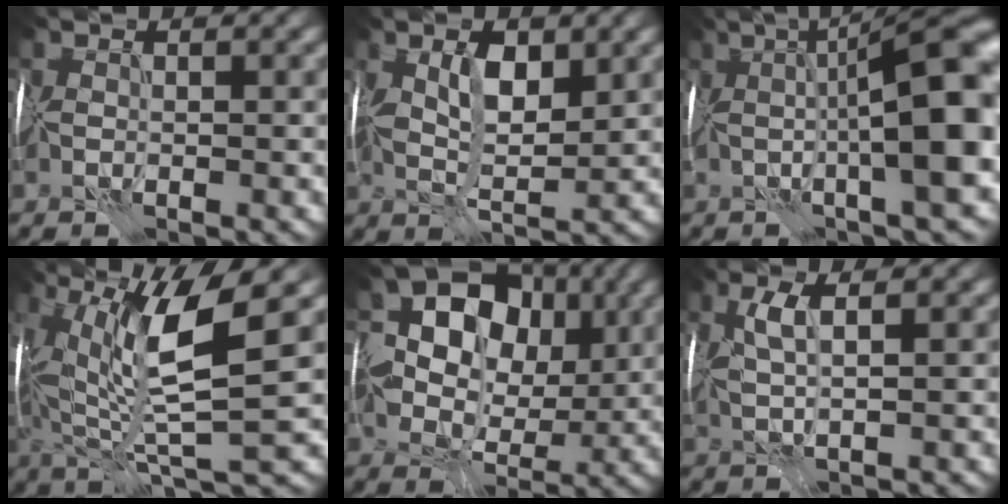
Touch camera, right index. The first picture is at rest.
{"total": 4.1, "force": [1.4, 1.8, 3.4], "torque": [-0.065, 0.006, 0.030]}
{"total": 10.9, "force": [0.9, 2.2, 10.6], "torque": [-0.138, 0.021, 0.016]}
{"total": 10.7, "force": [2.4, 2.6, 10.1], "torque": [-0.206, 0.003, 0.051]}
{"total": 10.6, "force": [2.4, 8.4, 6.1], "torque": [-0.077, 0.025, 0.024]}
{"total": 2.5, "force": [1.0, 0.4, 2.2], "torque": [-0.050, 0.010, 0.021]}